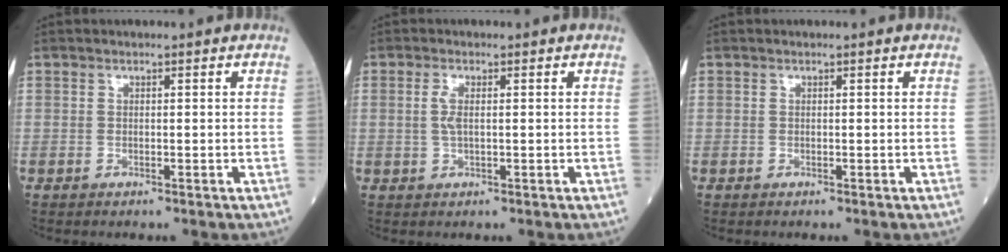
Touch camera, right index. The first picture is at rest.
{"total": 2.2, "force": [0.3, 0.3, 2.1], "torque": [-0.052, -0.002, 0.006]}
{"total": 0.0}